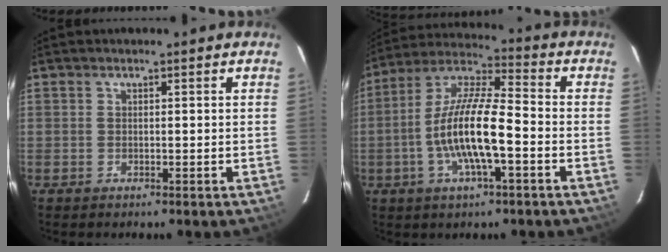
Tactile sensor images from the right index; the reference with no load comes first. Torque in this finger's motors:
{"motor_torque": [1.50, -0.64, 0.95, 0.21]}